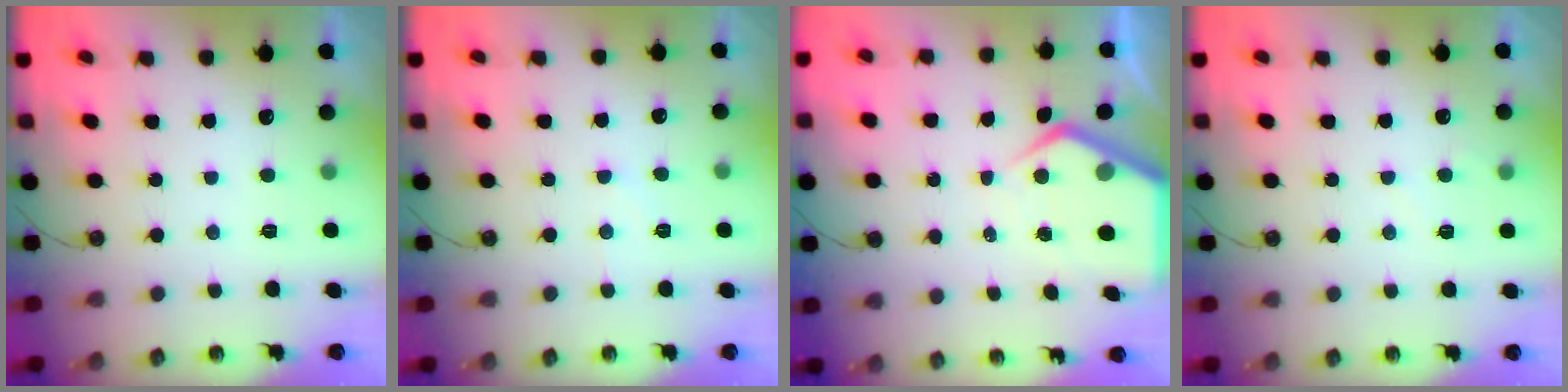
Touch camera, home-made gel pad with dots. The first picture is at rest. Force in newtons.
{"total": 4.2, "press": 4.2, "slide": 0.6}
{"total": 7.1, "press": 7.1, "slide": 0.7}
{"total": 2.9, "press": 2.9, "slide": 0.3}